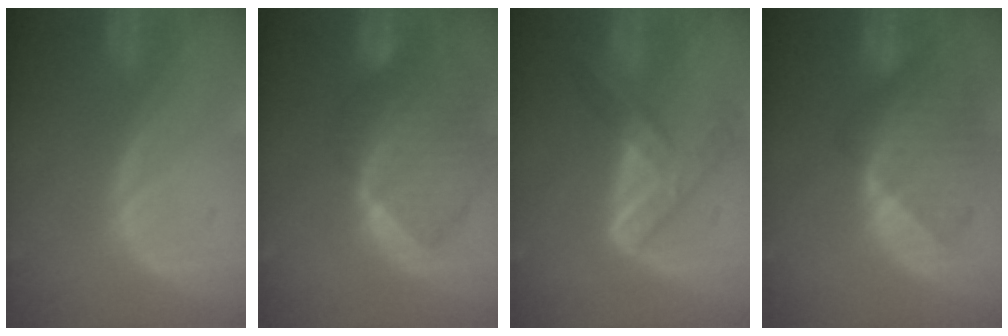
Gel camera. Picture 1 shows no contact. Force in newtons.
{"total": 10.5, "press": 9.1, "slide": 5.2}
{"total": 7.3, "press": 6.2, "slide": 3.8}
{"total": 8.7, "press": 8.1, "slide": 3.1}